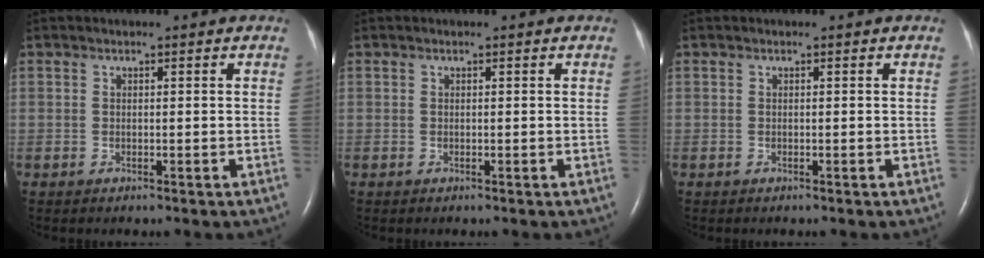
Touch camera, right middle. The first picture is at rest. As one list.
[{"total": 0.0}, {"total": 0.0}]